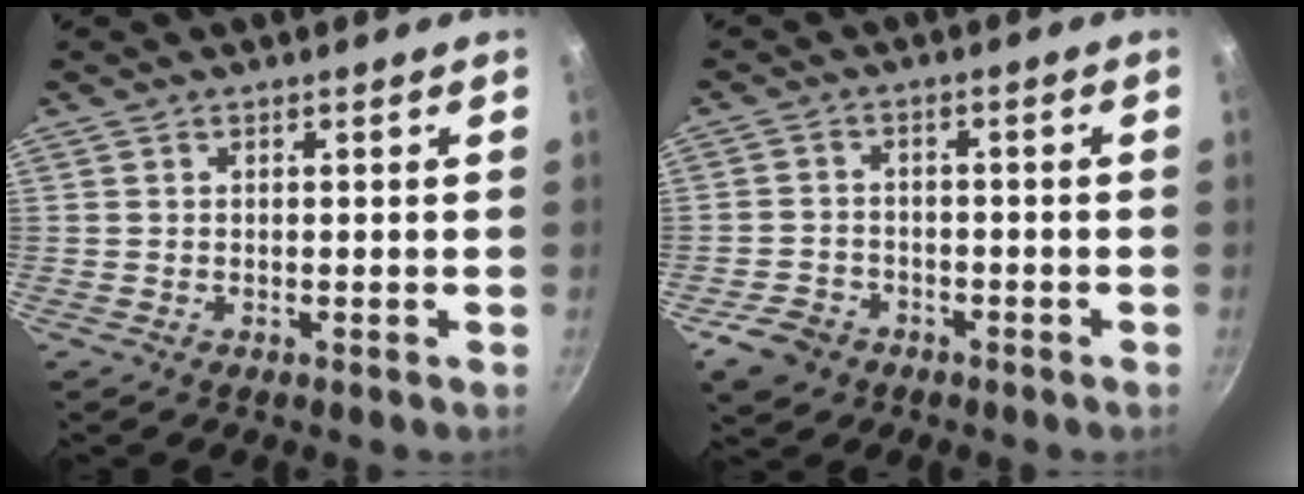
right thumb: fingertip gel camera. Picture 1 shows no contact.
{"total": 6.4, "force": [-3.6, 4.8, 2.3], "torque": [-0.039, 0.031, -0.056]}